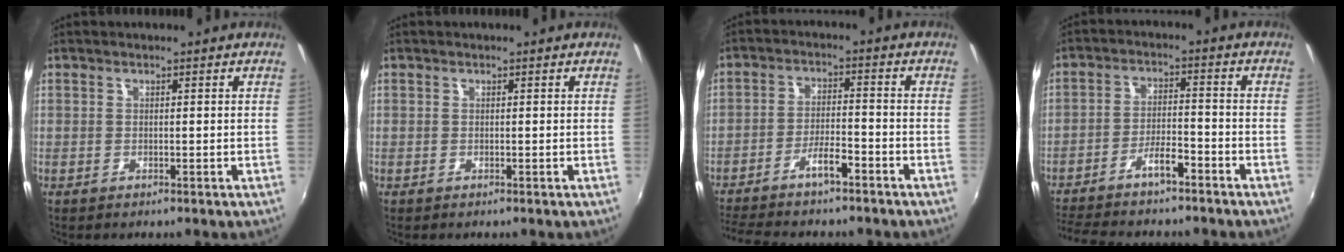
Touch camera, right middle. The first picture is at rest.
{"total": 0.0}
{"total": 8.7, "force": [-7.2, 1.5, 4.7], "torque": [-0.105, 0.006, -0.123]}
{"total": 10.1, "force": [-8.5, 1.9, 5.1], "torque": [-0.113, 0.010, -0.144]}